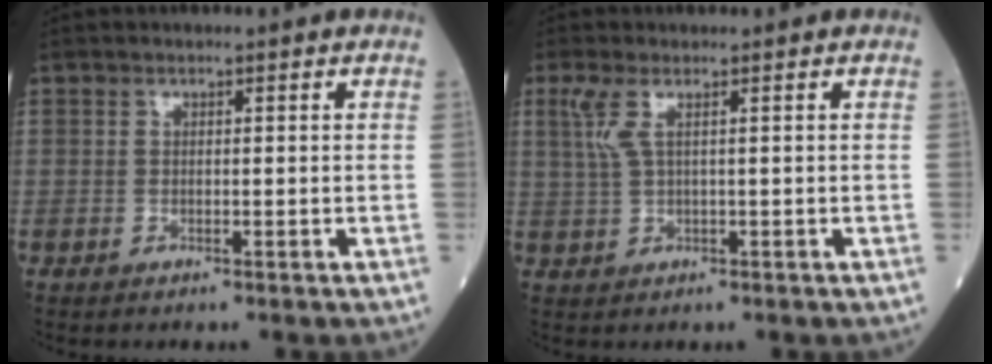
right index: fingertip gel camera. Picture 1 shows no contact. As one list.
[{"total": 3.1, "force": [1.3, 0.5, 2.8], "torque": [-0.078, 0.012, 0.032]}]